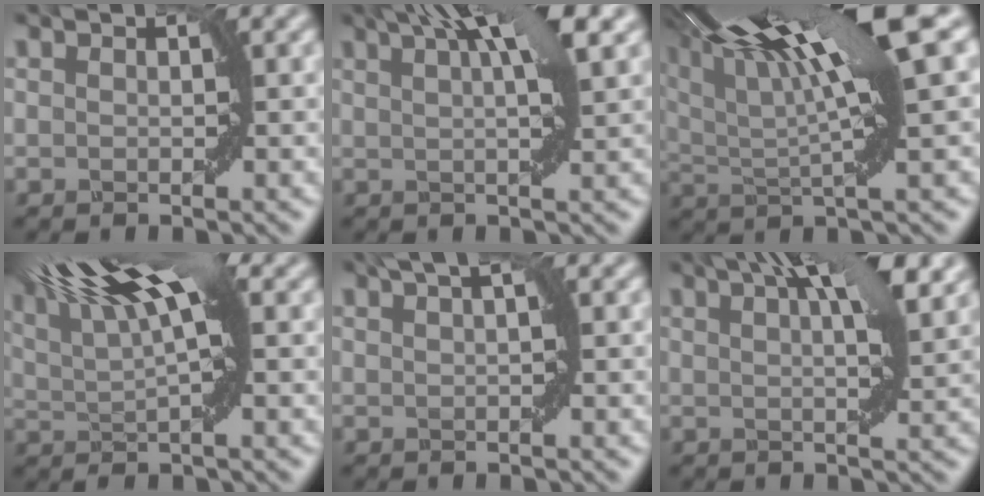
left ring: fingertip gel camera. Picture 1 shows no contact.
{"total": 7.0, "force": [3.5, 1.5, 5.9], "torque": [-0.066, 0.030, 0.039]}
{"total": 16.5, "force": [6.9, 3.7, 14.5], "torque": [-0.240, 0.032, 0.114]}
{"total": 10.0, "force": [4.6, 2.6, 8.6], "torque": [-0.145, 0.029, 0.065]}
{"total": 2.9, "force": [1.6, 0.6, 2.3], "torque": [-0.027, 0.001, 0.014]}
{"total": 8.4, "force": [4.6, 2.5, 6.6], "torque": [-0.068, 0.034, 0.039]}